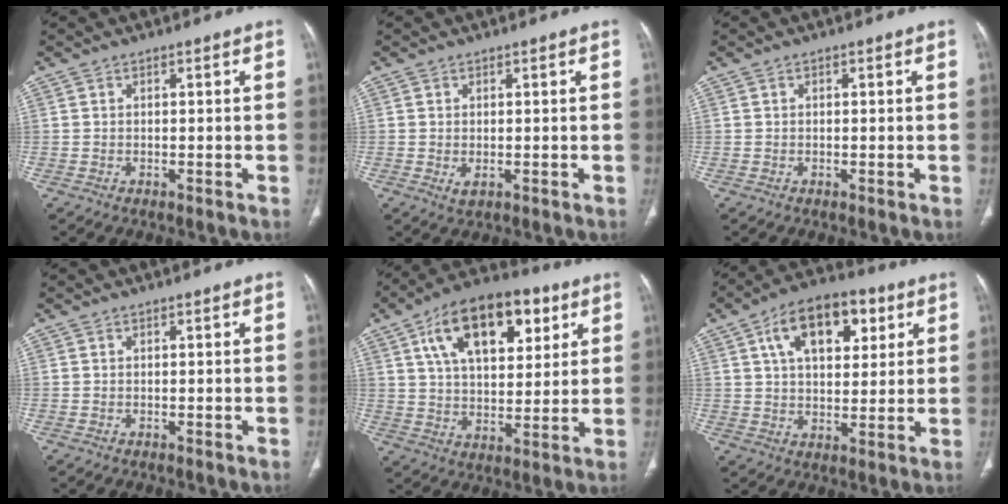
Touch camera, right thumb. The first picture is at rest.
{"total": 1.6, "force": [-0.2, 0.9, 1.3], "torque": [-0.024, -0.004, 0.003]}
{"total": 0.0}
{"total": 0.0}
{"total": 20.0, "force": [8.5, 10.9, 14.5], "torque": [-0.195, -0.009, 0.138]}
{"total": 15.7, "force": [6.2, 8.9, 11.4], "torque": [-0.144, -0.002, 0.099]}